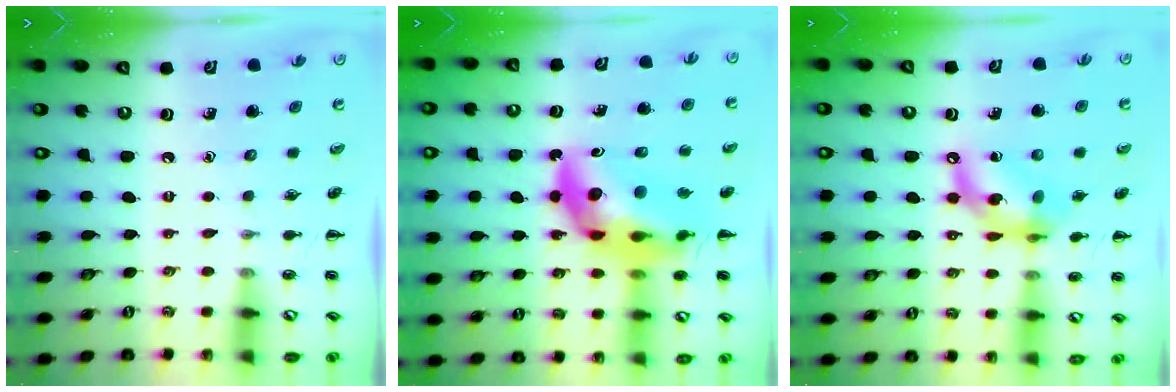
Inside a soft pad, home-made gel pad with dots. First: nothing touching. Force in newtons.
{"total": 17.0, "press": 16.4, "slide": 4.7}
{"total": 12.9, "press": 12.5, "slide": 3.3}